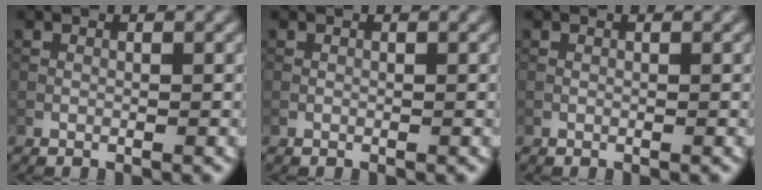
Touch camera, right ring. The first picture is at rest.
{"total": 0.0}
{"total": 0.0}